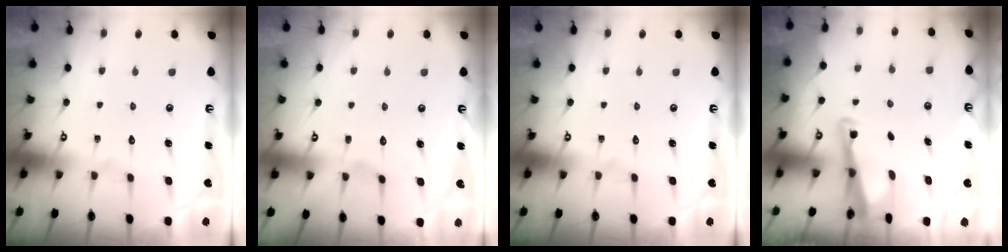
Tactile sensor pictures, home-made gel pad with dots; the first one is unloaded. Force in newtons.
{"total": 3.4, "press": 3.3, "slide": 0.4}
{"total": 0.0}
{"total": 3.1, "press": 3.1, "slide": 0.3}